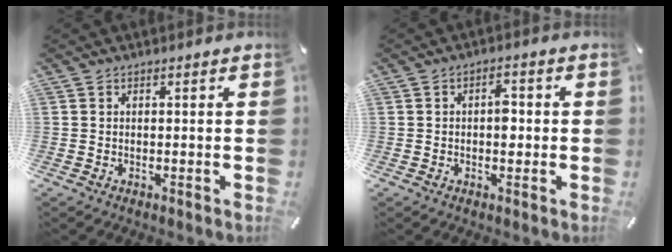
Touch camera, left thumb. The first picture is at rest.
{"total": 3.7, "force": [-0.1, 2.1, 3.0], "torque": [-0.034, -0.001, -0.009]}